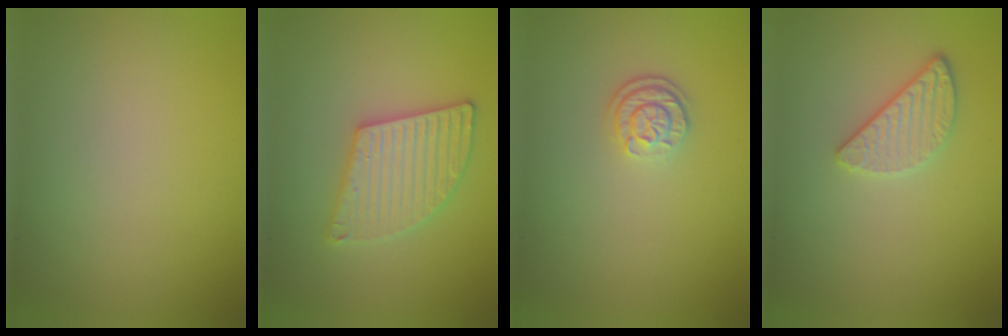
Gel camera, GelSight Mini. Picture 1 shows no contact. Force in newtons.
{"total": 4.9, "press": 4.9, "slide": 0.5}
{"total": 2.3, "press": 1.7, "slide": 1.4}
{"total": 2.4, "press": 2.2, "slide": 0.9}